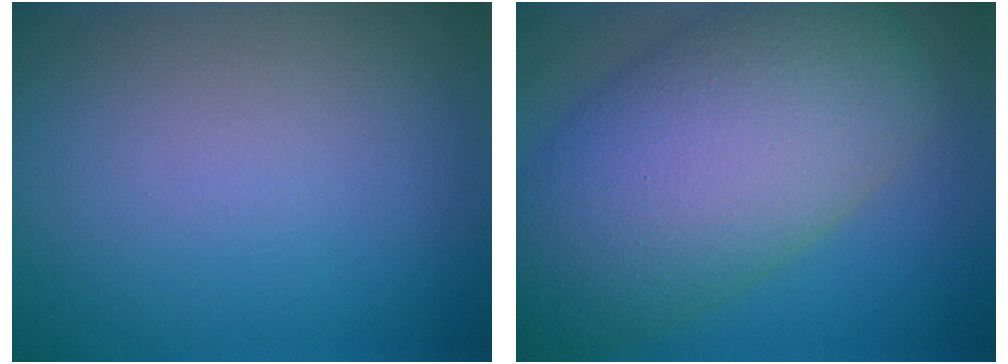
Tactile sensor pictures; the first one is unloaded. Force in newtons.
{"total": 12.7, "press": 12.7, "slide": 0.5}